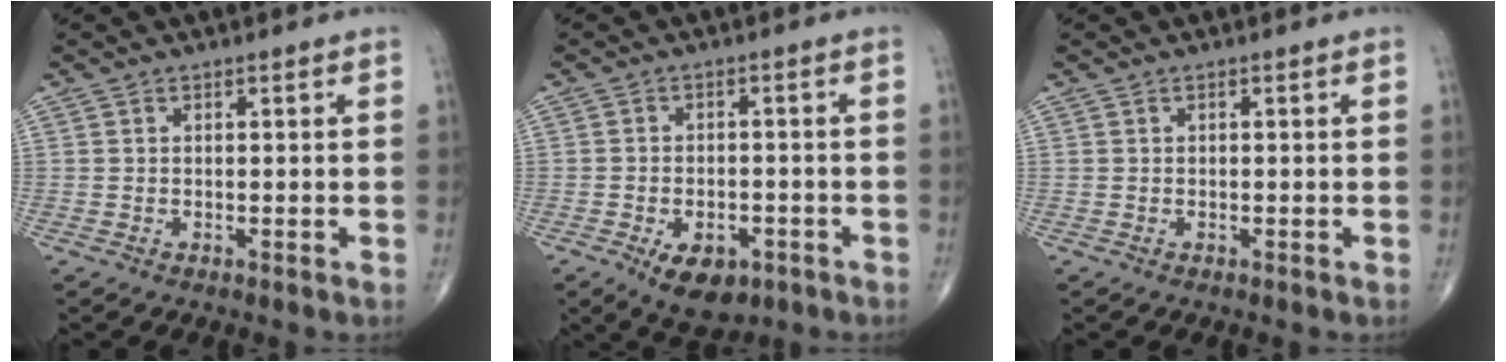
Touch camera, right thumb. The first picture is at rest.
{"total": 8.2, "force": [-4.1, 4.9, 5.2], "torque": [-0.068, 0.014, -0.051]}
{"total": 0.0}